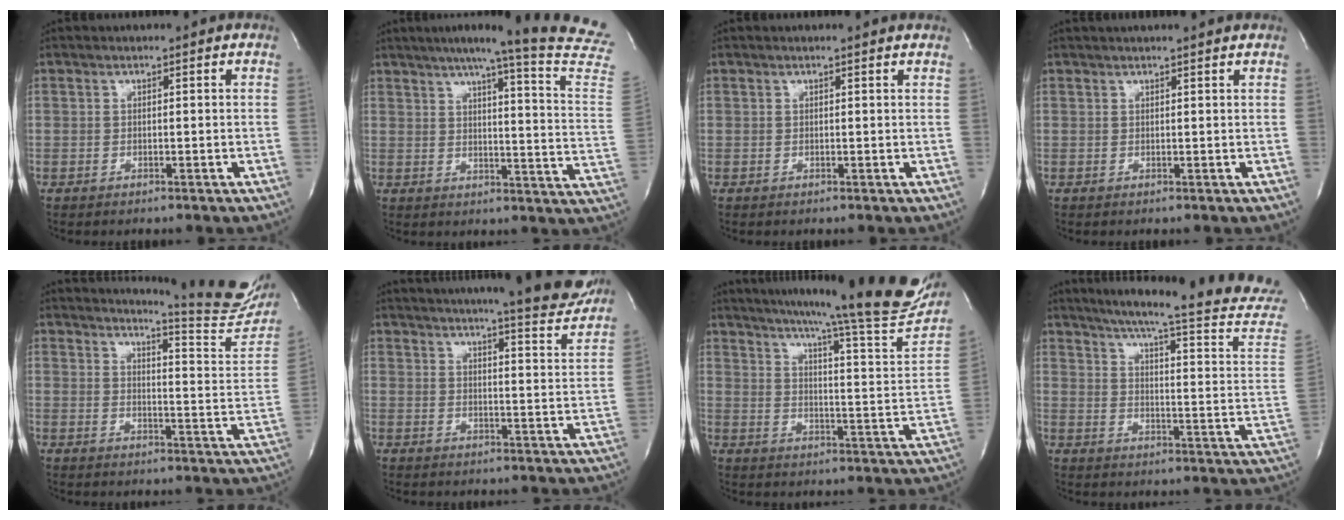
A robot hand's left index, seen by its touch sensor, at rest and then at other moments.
{"total": 21.2, "force": [18.6, -2.8, 9.7], "torque": [-0.144, -0.097, 0.216]}
{"total": 1.3, "force": [1.3, -0.2, 0.4], "torque": [-0.018, -0.003, 0.009]}
{"total": 5.5, "force": [5.0, -0.1, 2.3], "torque": [-0.030, 0.023, 0.055]}
{"total": 16.0, "force": [15.1, 0.2, 5.2], "torque": [-0.077, -0.104, 0.165]}
{"total": 19.9, "force": [18.2, 1.0, 8.0], "torque": [-0.115, -0.055, 0.219]}
{"total": 27.2, "force": [23.3, 1.3, 13.9], "torque": [-0.213, -0.072, 0.291]}
{"total": 26.1, "force": [23.0, -0.4, 12.2], "torque": [-0.183, -0.089, 0.282]}